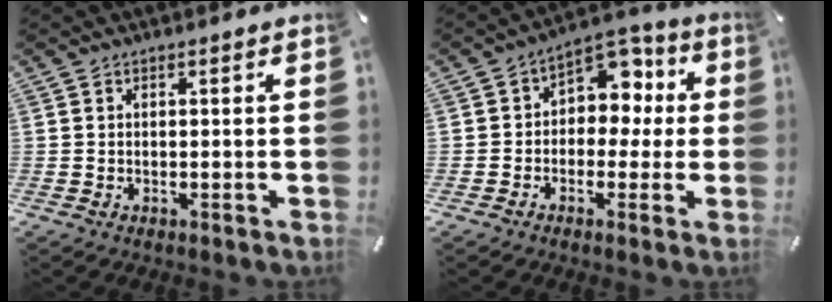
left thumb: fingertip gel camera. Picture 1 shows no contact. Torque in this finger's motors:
{"motor_torque": [0.23, 0.35, 0.06, 0.09, 0.23]}